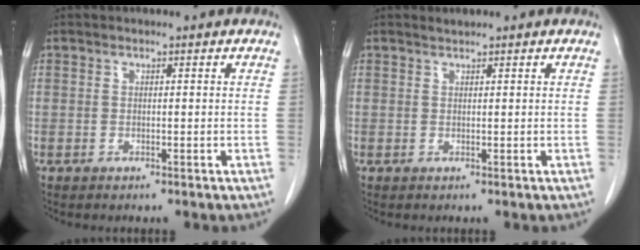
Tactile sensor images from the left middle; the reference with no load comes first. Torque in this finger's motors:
{"motor_torque": [0.05, -0.04, -0.03, 0.00]}